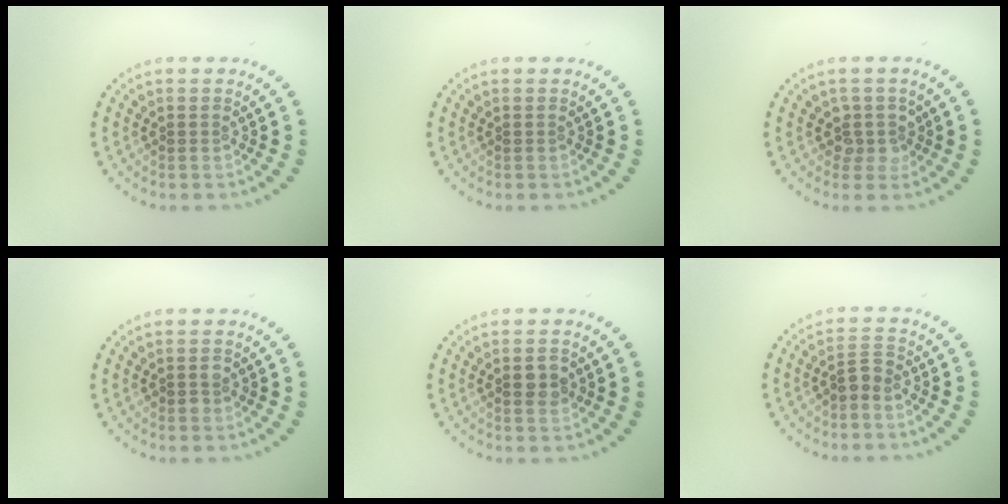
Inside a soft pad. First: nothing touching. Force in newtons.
{"total": 0.0}
{"total": 2.1, "press": 1.6, "slide": 1.4}
{"total": 1.2, "press": 1.0, "slide": 0.5}
{"total": 1.8, "press": 1.7, "slide": 0.2}
{"total": 1.8, "press": 1.5, "slide": 1.1}